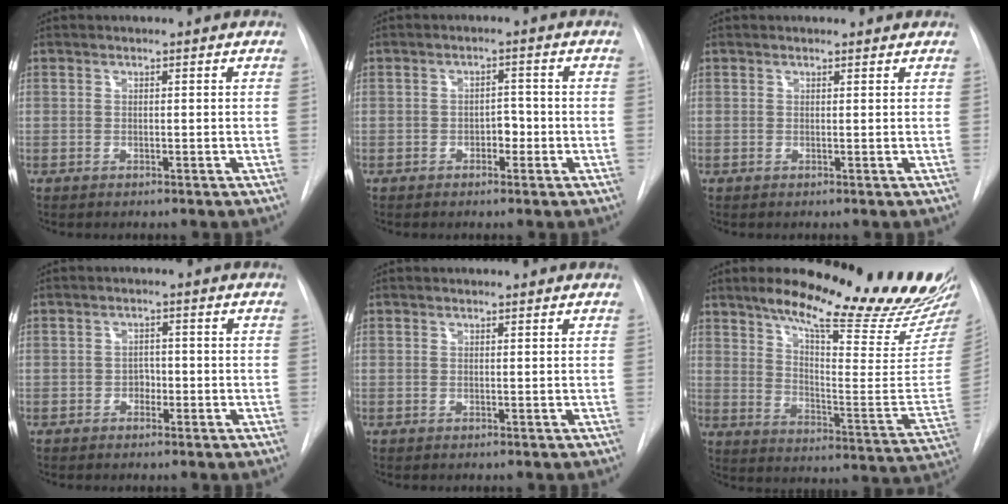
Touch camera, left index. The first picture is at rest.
{"total": 2.4, "force": [-1.0, 1.5, 1.7], "torque": [-0.017, 0.007, -0.015]}
{"total": 2.2, "force": [2.1, 0.7, 0.3], "torque": [-0.008, 0.008, 0.015]}
{"total": 1.8, "force": [-0.8, 1.3, 0.9], "torque": [-0.008, 0.007, -0.013]}
{"total": 0.9, "force": [0.8, 0.2, 0.1], "torque": [-0.008, 0.006, 0.008]}
{"total": 25.0, "force": [21.2, 1.6, 13.2], "torque": [-0.189, -0.093, 0.275]}